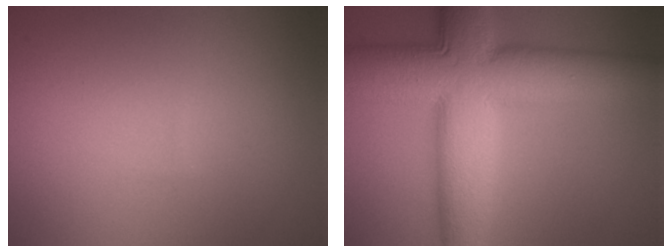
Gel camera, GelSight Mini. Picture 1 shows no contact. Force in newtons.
{"total": 13.6, "press": 13.6, "slide": 0.2}